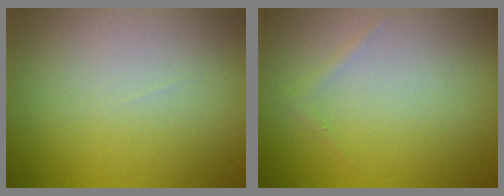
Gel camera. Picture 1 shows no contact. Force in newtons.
{"total": 0.5, "press": 0.5, "slide": 0.0}